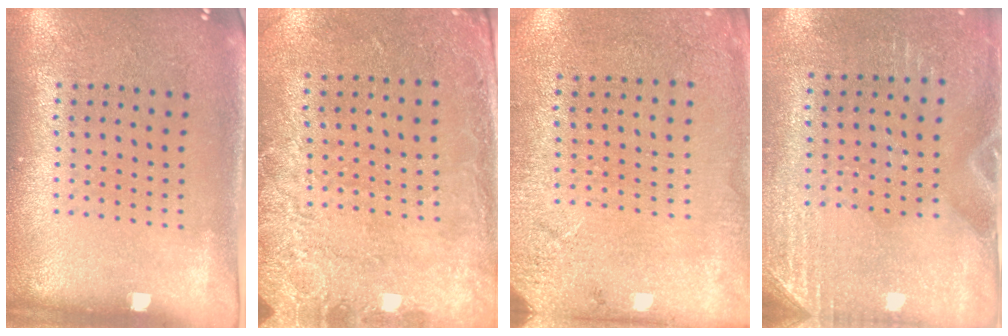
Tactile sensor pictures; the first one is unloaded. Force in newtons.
{"total": 2.6, "press": 2.0, "slide": 1.7}
{"total": 2.6, "press": 2.4, "slide": 1.1}
{"total": 2.9, "press": 2.5, "slide": 1.4}